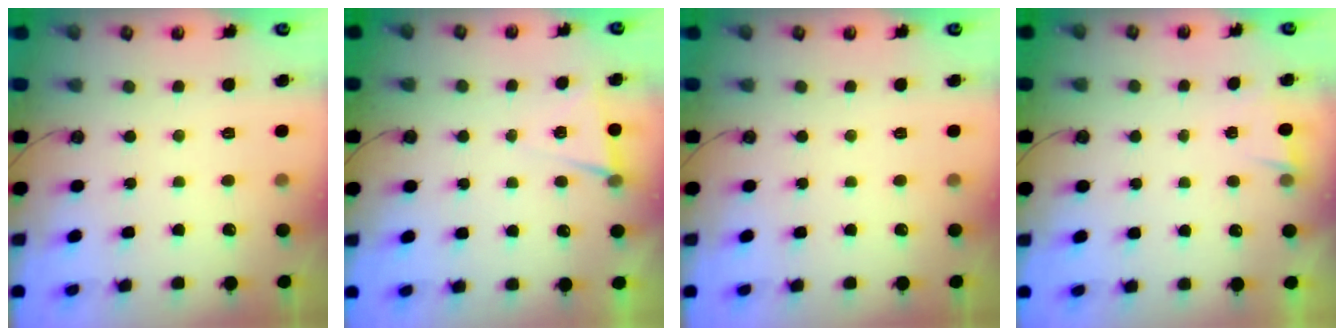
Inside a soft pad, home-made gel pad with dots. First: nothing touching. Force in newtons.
{"total": 5.8, "press": 3.5, "slide": 4.6}
{"total": 0.0}
{"total": 1.5, "press": 0.9, "slide": 1.2}